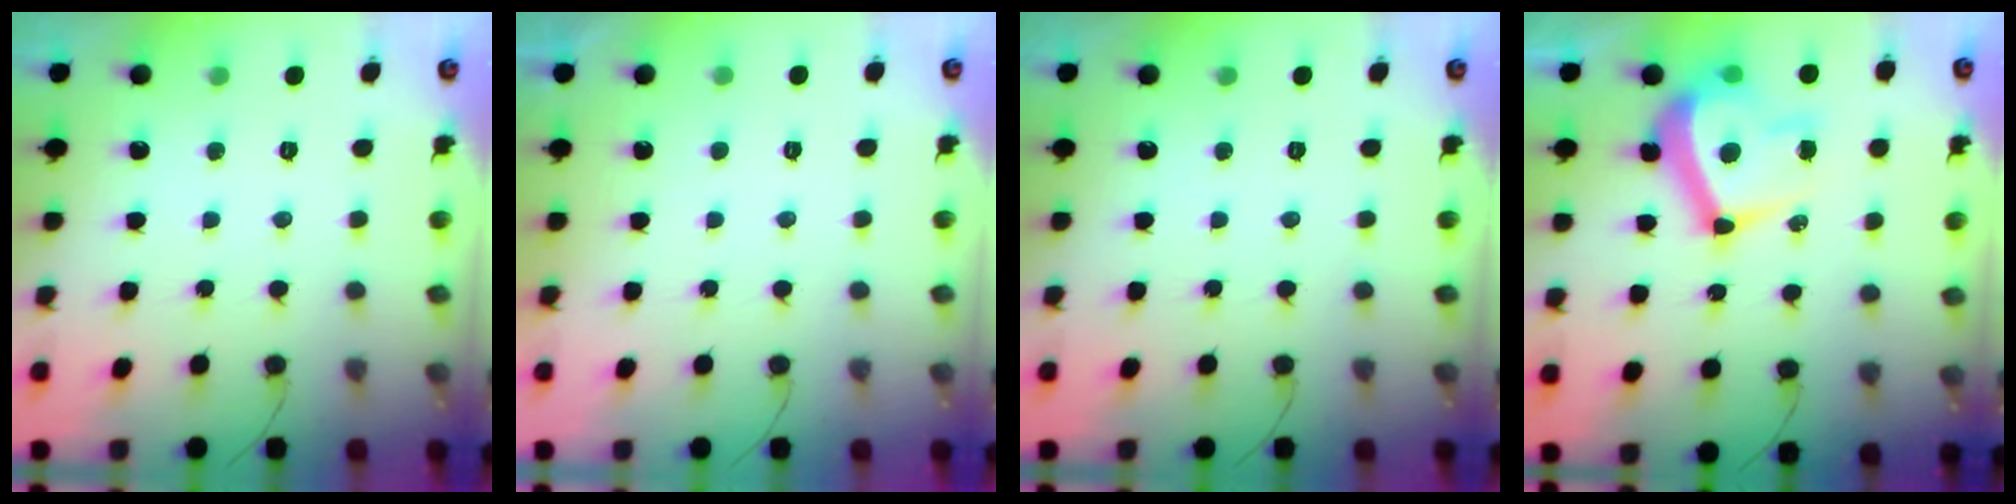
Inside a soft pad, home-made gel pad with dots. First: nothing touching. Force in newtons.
{"total": 2.1, "press": 2.0, "slide": 0.4}
{"total": 0.0}
{"total": 14.2, "press": 14.0, "slide": 2.4}